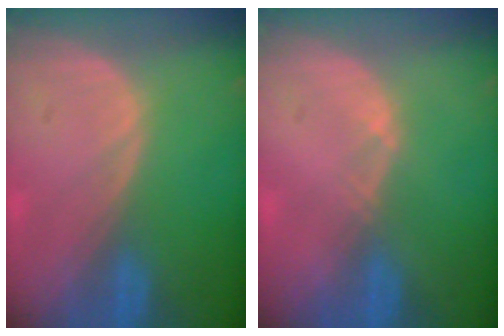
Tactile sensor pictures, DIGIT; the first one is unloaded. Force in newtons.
{"total": 0.6, "press": 0.5, "slide": 0.3}